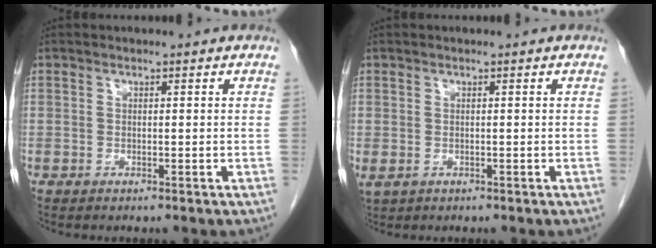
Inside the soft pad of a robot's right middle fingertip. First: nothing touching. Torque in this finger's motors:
{"motor_torque": [0.68, 0.09, 0.91, 0.21]}